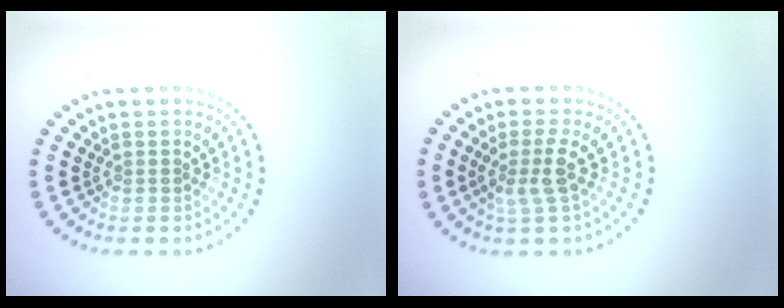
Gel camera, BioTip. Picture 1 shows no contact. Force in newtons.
{"total": 2.5, "press": 2.0, "slide": 1.5}